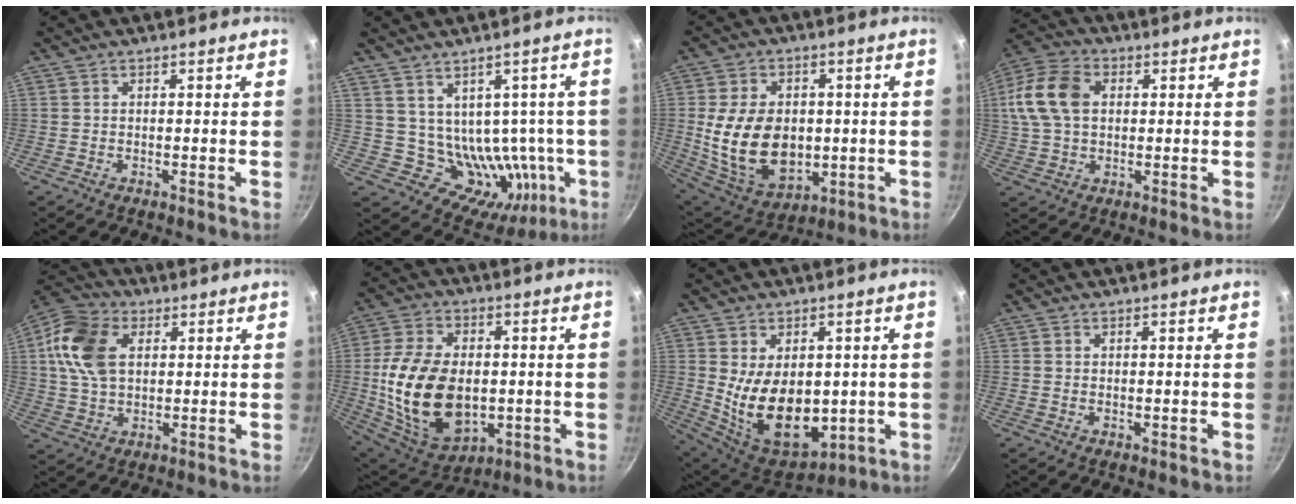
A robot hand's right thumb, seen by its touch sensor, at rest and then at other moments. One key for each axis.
{"total": 14.6, "fx": 0.7, "fy": 11.0, "fz": 9.6, "tx": -0.093, "ty": -0.014, "tz": 0.042}
{"total": 18.3, "fx": -0.8, "fy": 13.0, "fz": 12.8, "tx": -0.210, "ty": -0.006, "tz": 0.008}
{"total": 12.9, "fx": 2.3, "fy": 8.9, "fz": 9.1, "tx": -0.168, "ty": 0.015, "tz": 0.031}
{"total": 12.8, "fx": 2.6, "fy": 8.6, "fz": 9.2, "tx": -0.159, "ty": 0.009, "tz": 0.036}
{"total": 21.1, "fx": -1.4, "fy": 13.8, "fz": 16.0, "tx": -0.285, "ty": 0.000, "tz": -0.006}
{"total": 17.1, "fx": -0.2, "fy": 11.2, "fz": 13.0, "tx": -0.185, "ty": -0.029, "tz": 0.028}
{"total": 0.7, "fx": 0.2, "fy": 0.4, "fz": 0.5, "tx": -0.007, "ty": -0.003, "tz": 0.000}